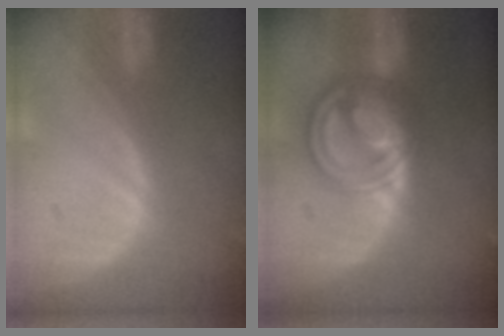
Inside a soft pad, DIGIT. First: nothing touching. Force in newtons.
{"total": 8.8, "press": 8.8, "slide": 0.7}